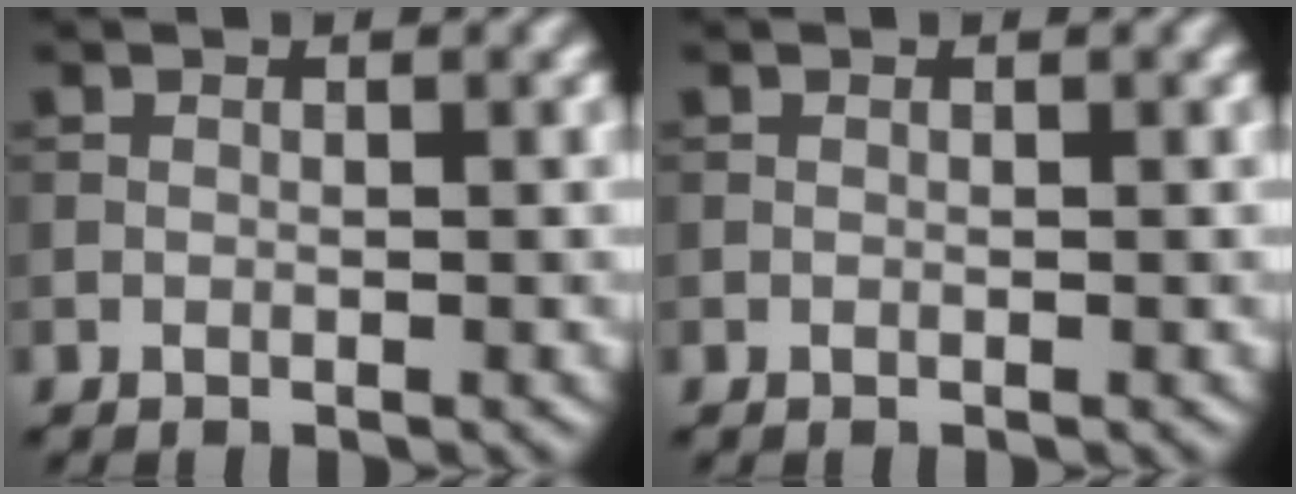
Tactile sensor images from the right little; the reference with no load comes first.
{"total": 0.0}